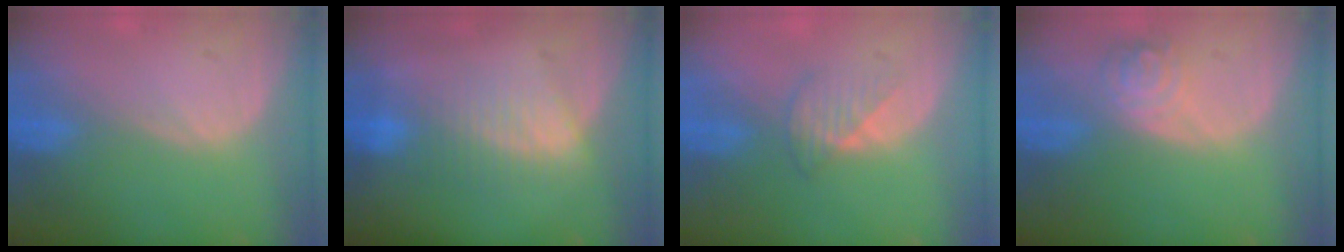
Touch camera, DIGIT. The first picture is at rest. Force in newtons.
{"total": 6.9, "press": 6.3, "slide": 2.7}
{"total": 3.2, "press": 3.0, "slide": 1.0}
{"total": 4.7, "press": 4.2, "slide": 2.1}